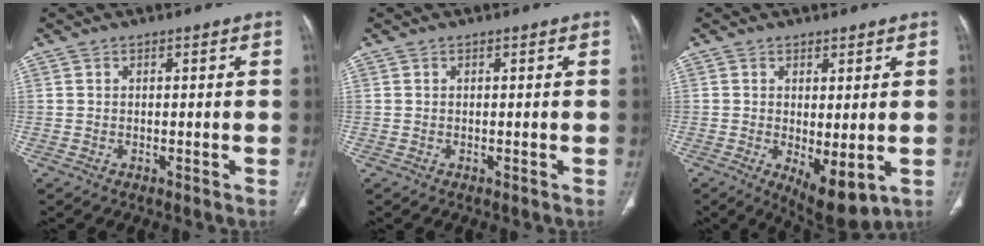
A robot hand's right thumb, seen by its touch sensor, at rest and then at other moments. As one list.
[{"total": 0.0}, {"total": 7.7, "force": [-1.3, 3.2, 6.9], "torque": [-0.103, -0.018, -0.006]}]